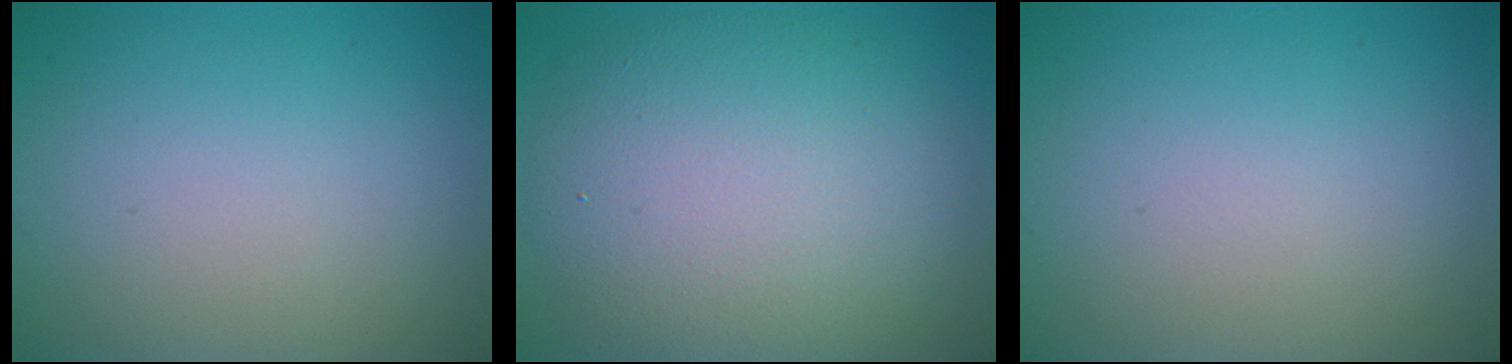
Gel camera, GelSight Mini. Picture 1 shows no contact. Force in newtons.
{"total": 10.0, "press": 10.0, "slide": 0.6}
{"total": 0.0}